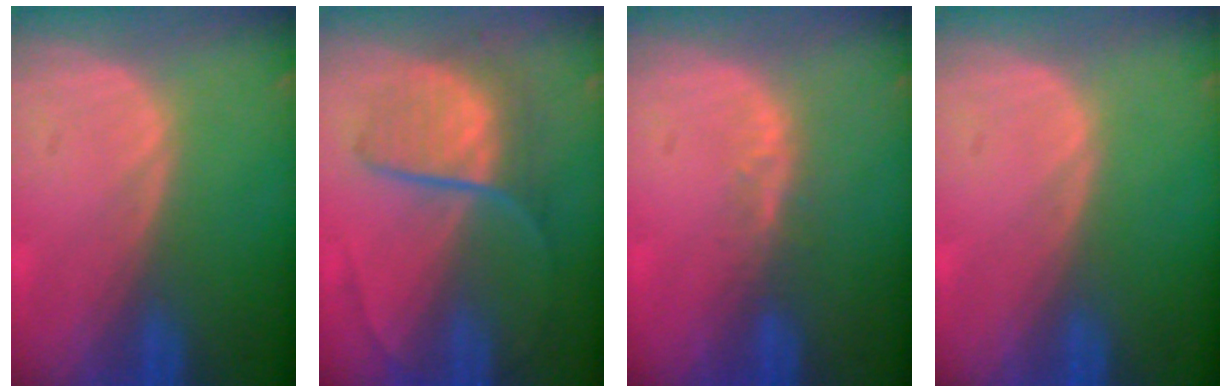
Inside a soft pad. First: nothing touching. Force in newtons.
{"total": 6.8, "press": 6.7, "slide": 1.2}
{"total": 2.4, "press": 1.8, "slide": 1.5}
{"total": 0.0}